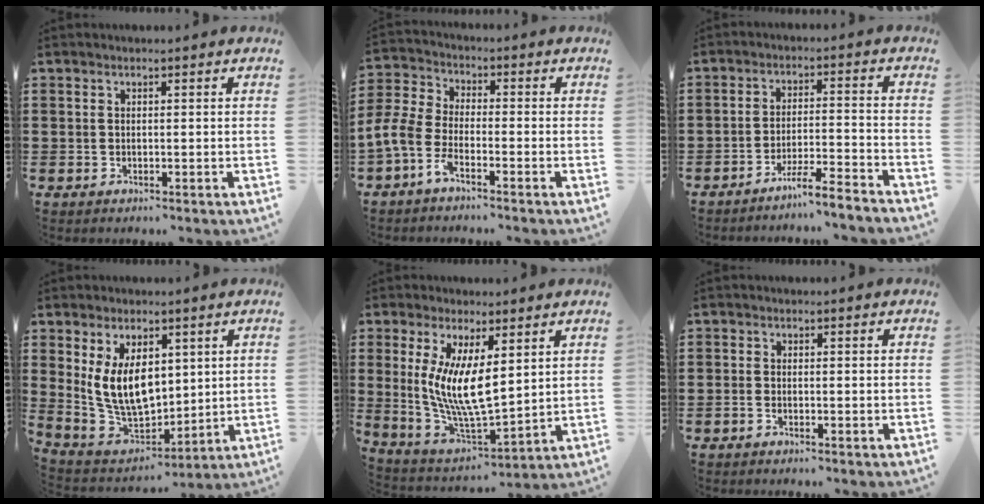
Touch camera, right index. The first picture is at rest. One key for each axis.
{"total": 6.0, "fx": -4.2, "fy": 2.2, "fz": 3.7, "tx": -0.122, "ty": -0.017, "tz": -0.094}
{"total": 5.5, "fx": -4.9, "fy": -0.7, "fz": 2.3, "tx": -0.051, "ty": -0.017, "tz": -0.097}
{"total": 9.8, "fx": 2.7, "fy": 6.1, "fz": 7.2, "tx": -0.167, "ty": -0.004, "tz": 0.048}
{"total": 9.7, "fx": 2.0, "fy": 3.0, "fz": 9.0, "tx": -0.187, "ty": -0.016, "tz": 0.039}
{"total": 0.6, "fx": -0.6, "fy": 0.0, "fz": 0.3, "tx": -0.006, "ty": -0.005, "tz": -0.011}